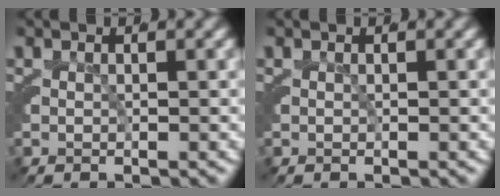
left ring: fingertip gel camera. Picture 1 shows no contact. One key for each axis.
{"total": 0.0}